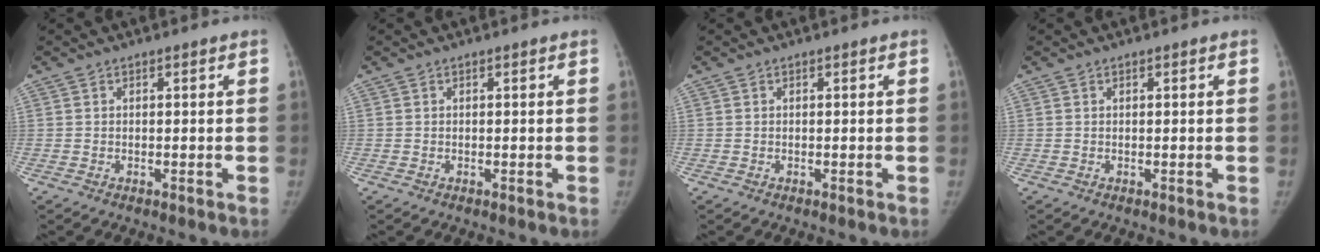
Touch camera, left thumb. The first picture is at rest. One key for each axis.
{"total": 0.0}
{"total": 0.0}
{"total": 0.0}